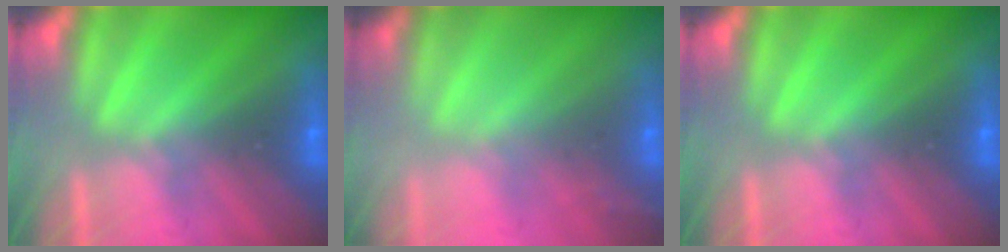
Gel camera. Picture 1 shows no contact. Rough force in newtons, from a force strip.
{"total": 1.4}
{"total": 0.0}